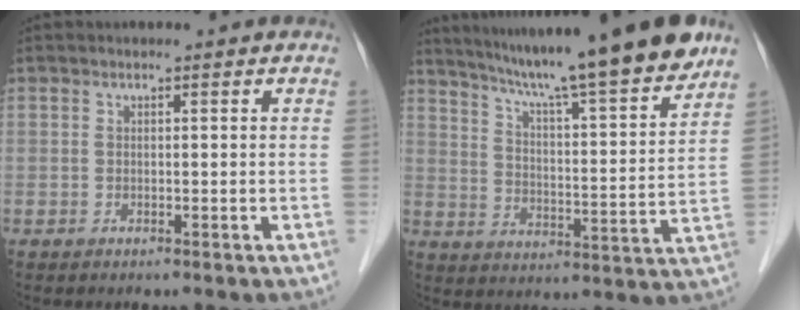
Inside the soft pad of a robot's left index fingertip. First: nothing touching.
{"total": 20.0, "force": [16.8, -0.2, 11.0], "torque": [-0.171, -0.014, 0.245]}